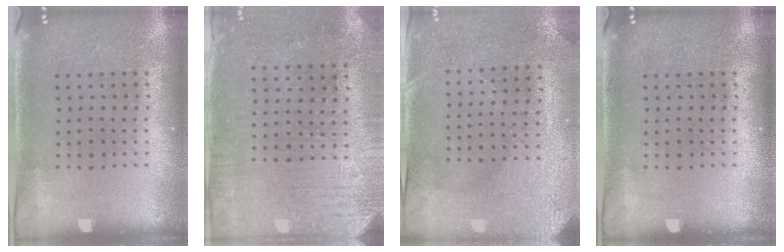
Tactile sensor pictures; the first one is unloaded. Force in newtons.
{"total": 3.1, "press": 2.7, "slide": 1.5}
{"total": 2.9, "press": 2.7, "slide": 1.0}
{"total": 0.0}